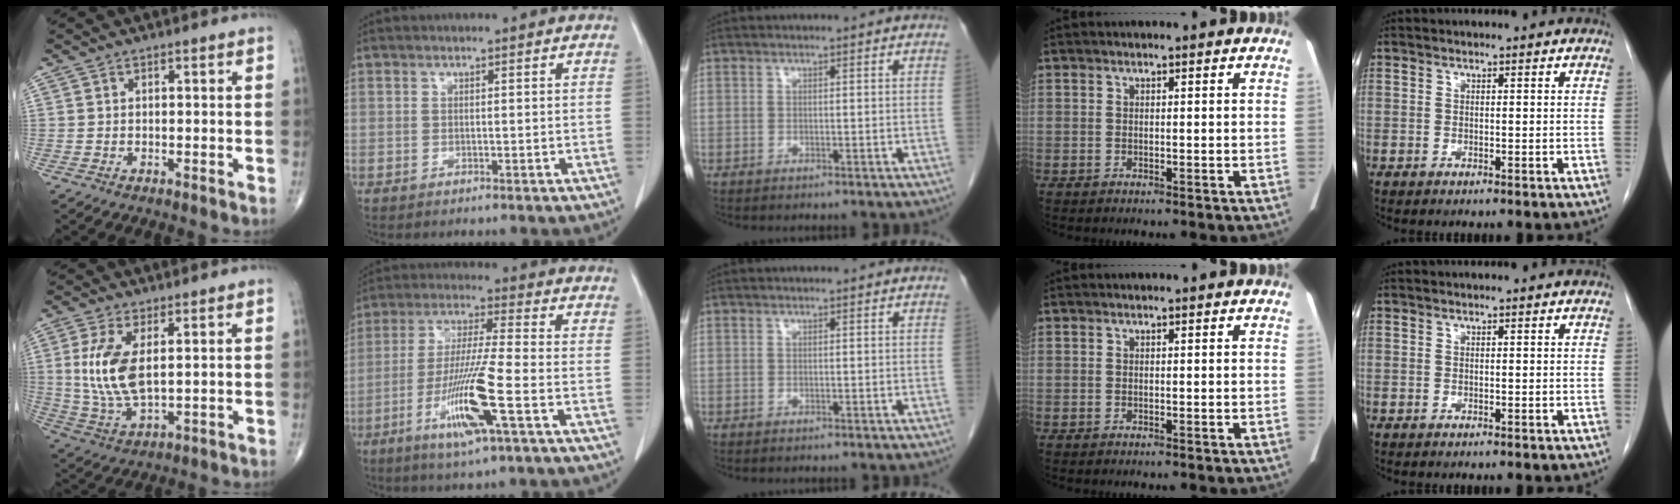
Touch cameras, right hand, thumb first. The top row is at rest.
{"thumb": {"total": 11.0, "force": [2.0, 4.9, 9.6], "torque": [-0.209, -0.013, 0.049]}, "index": {"total": 12.5, "force": [-4.8, -0.3, 11.5], "torque": [-0.232, -0.020, -0.092]}}